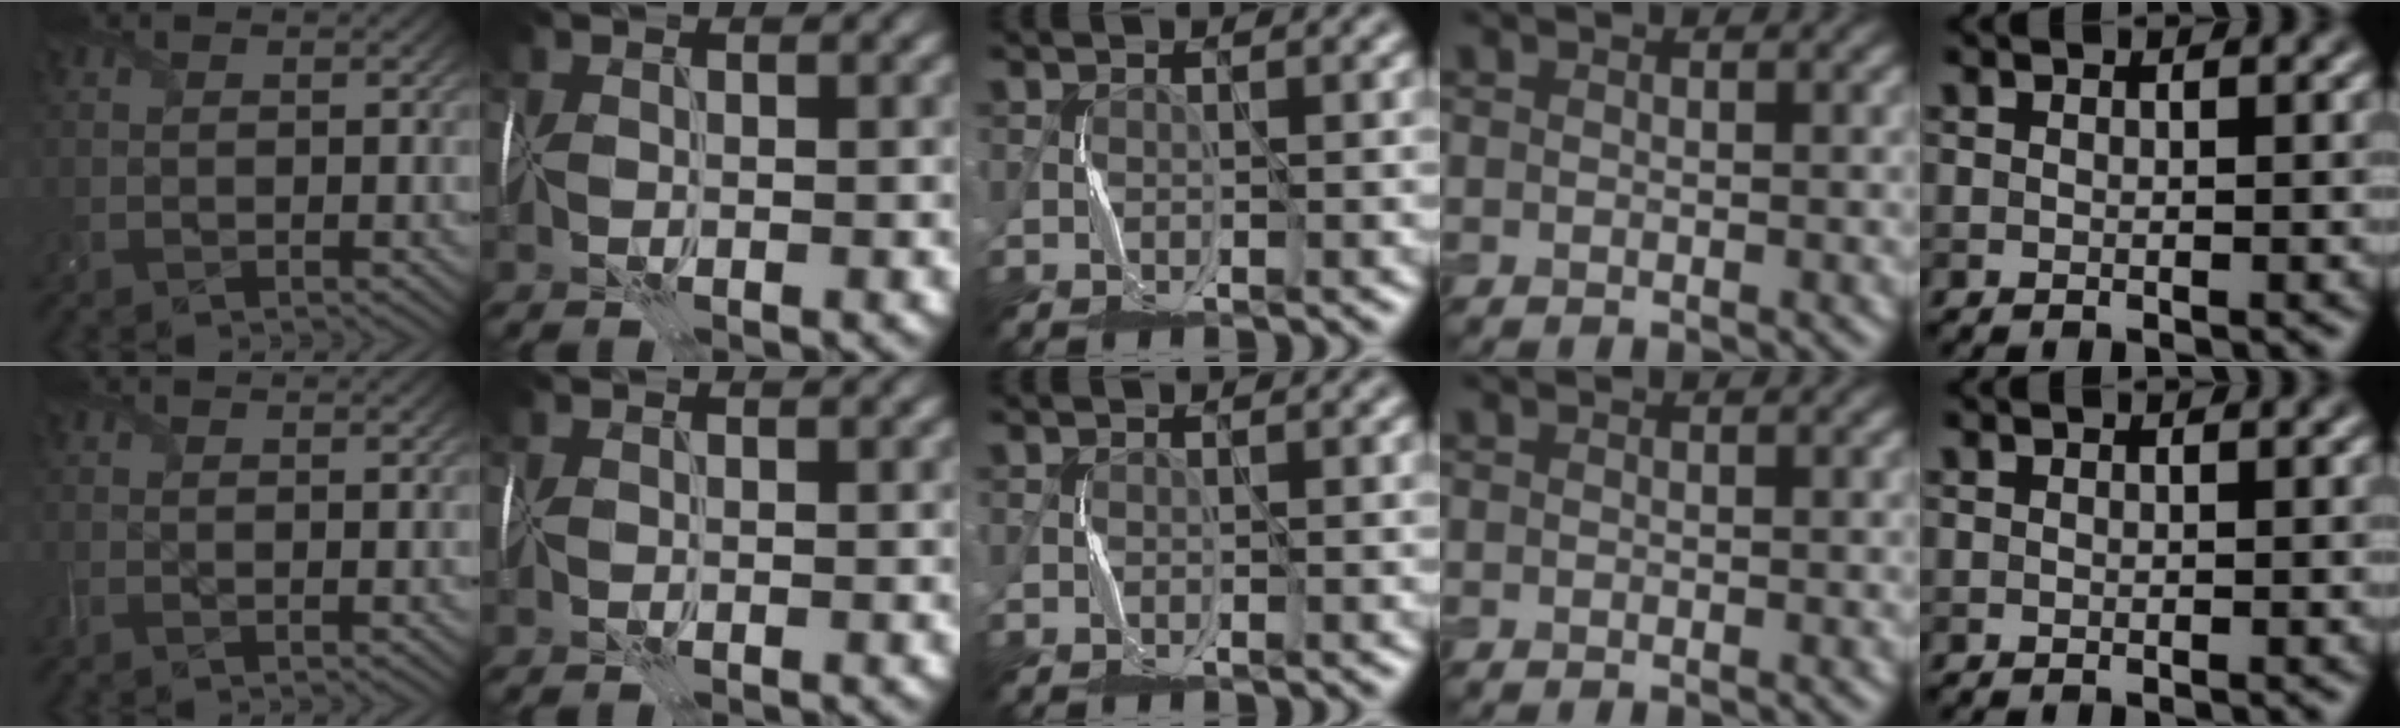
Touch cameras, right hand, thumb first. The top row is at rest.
{"thumb": {"total": 1.1, "force": [0.7, 0.4, 0.8], "torque": [-0.023, 0.000, 0.013]}}